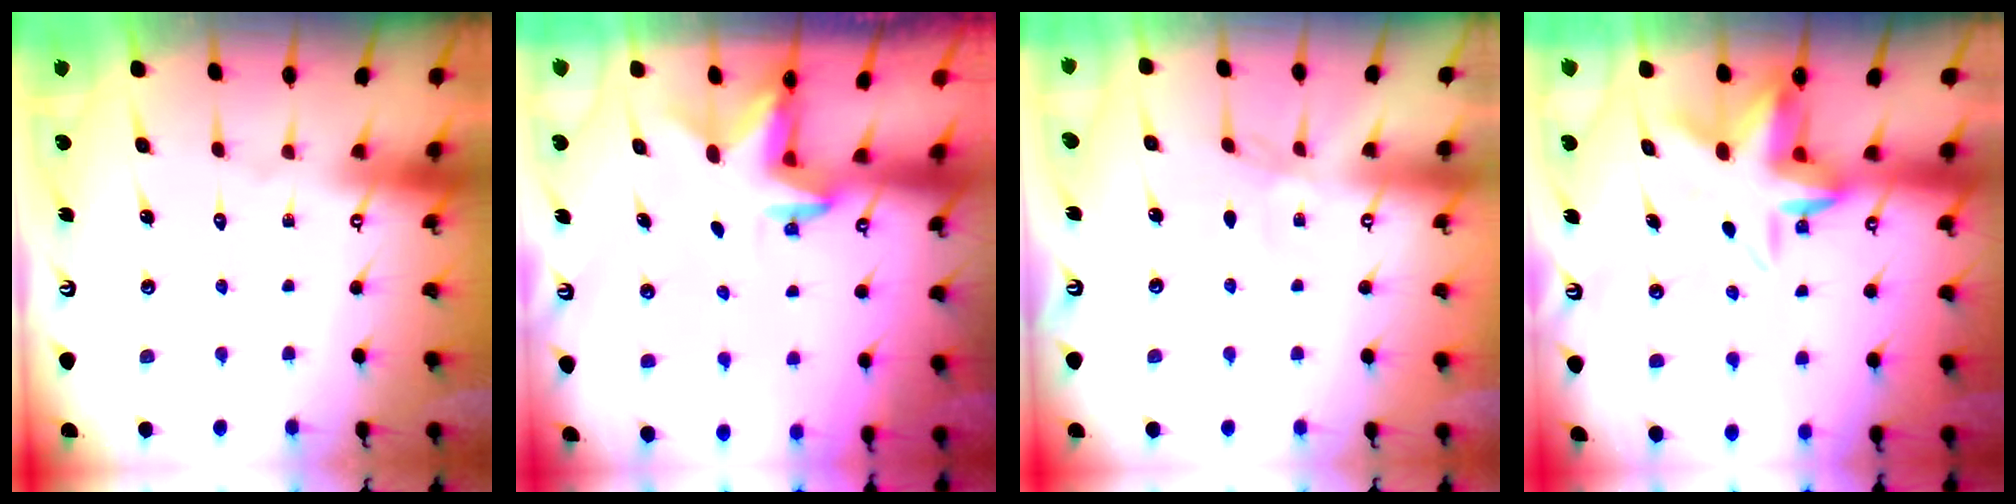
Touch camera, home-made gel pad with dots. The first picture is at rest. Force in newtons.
{"total": 2.4, "press": 2.3, "slide": 0.4}
{"total": 1.4, "press": 1.3, "slide": 0.3}
{"total": 7.1, "press": 6.9, "slide": 1.4}